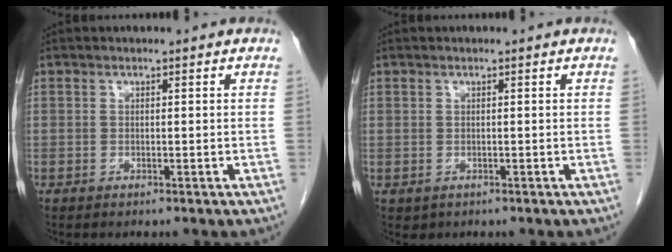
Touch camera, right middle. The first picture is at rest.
{"total": 1.4, "force": [-0.6, 1.3, 0.3], "torque": [-0.002, 0.003, -0.001]}